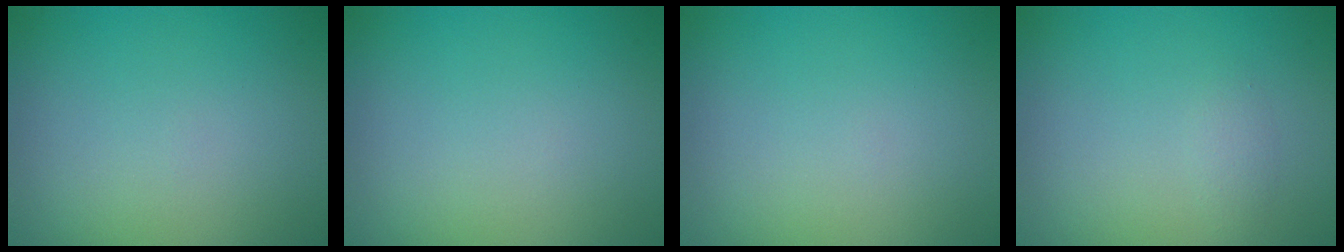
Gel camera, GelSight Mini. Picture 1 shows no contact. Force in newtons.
{"total": 0.0}
{"total": 0.0}
{"total": 0.8, "press": 0.8, "slide": 0.0}